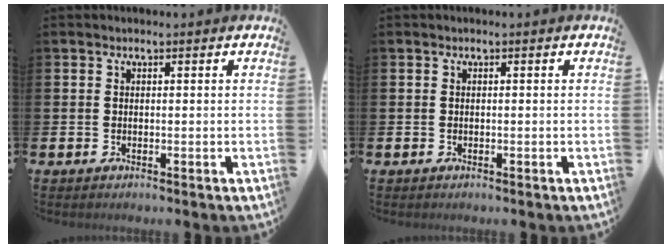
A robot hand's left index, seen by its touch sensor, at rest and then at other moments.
{"total": 0.0}